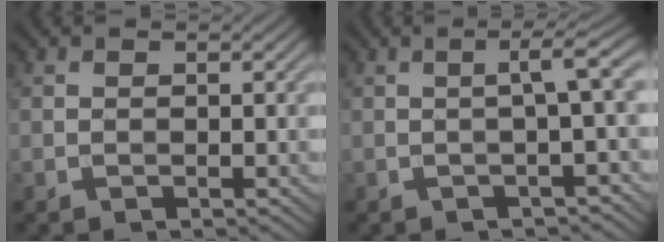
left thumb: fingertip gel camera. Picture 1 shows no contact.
{"total": 3.6, "force": [-0.1, 0.3, 3.6], "torque": [-0.050, 0.017, -0.009]}